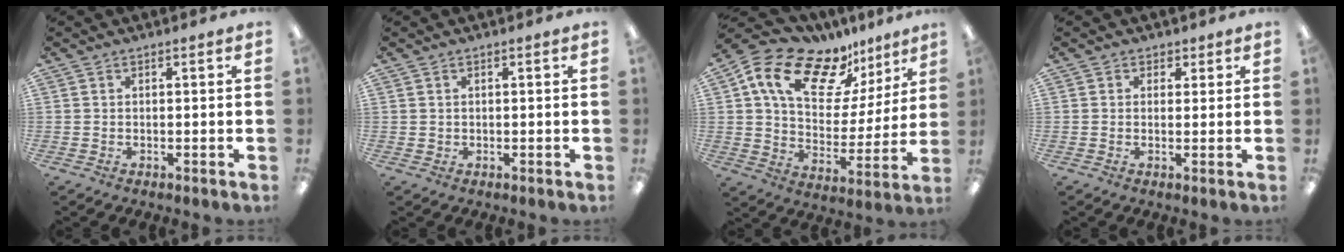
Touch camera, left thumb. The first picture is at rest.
{"total": 0.8, "force": [0.4, 0.7, 0.0], "torque": [0.000, 0.003, 0.006]}
{"total": 17.6, "force": [11.8, 9.3, 9.2], "torque": [-0.169, -0.069, 0.211]}
{"total": 2.0, "force": [1.0, 1.7, 0.3], "torque": [0.009, -0.002, 0.015]}